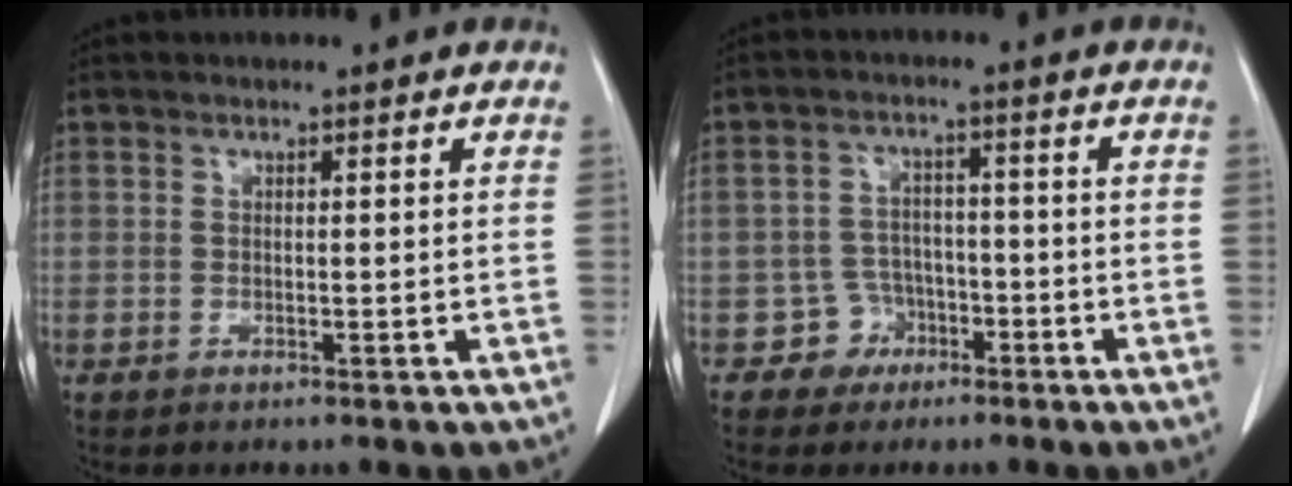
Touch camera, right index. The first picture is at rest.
{"total": 4.5, "force": [-2.4, 3.8, -0.2], "torque": [0.012, 0.016, -0.036]}